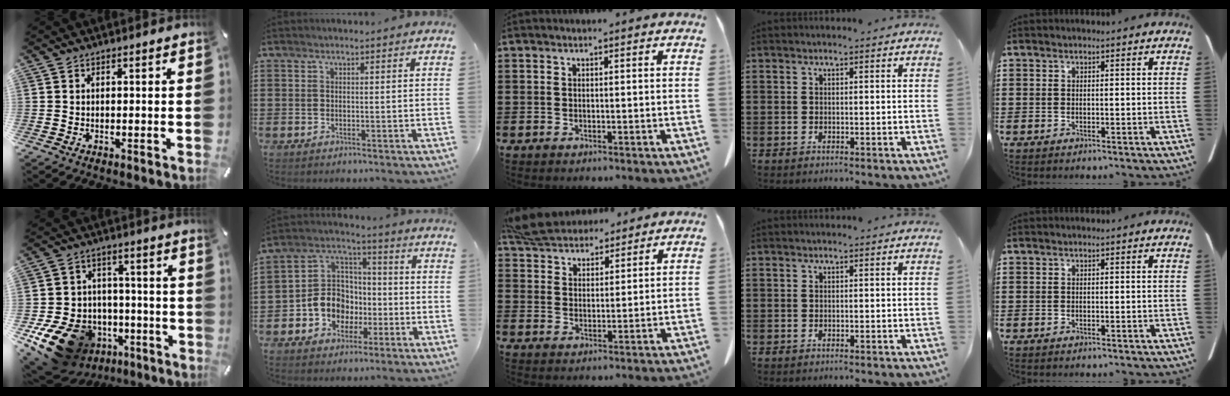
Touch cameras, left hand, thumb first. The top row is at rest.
{"thumb": {"total": 16.7, "force": [-8.1, 12.5, 7.6], "torque": [-0.131, 0.049, -0.121]}, "index": {"total": 9.0, "force": [-3.1, 7.9, 3.0], "torque": [-0.086, 0.016, -0.062]}, "middle": {"total": 7.2, "force": [6.7, 2.0, 1.7], "torque": [-0.060, -0.017, 0.129]}}